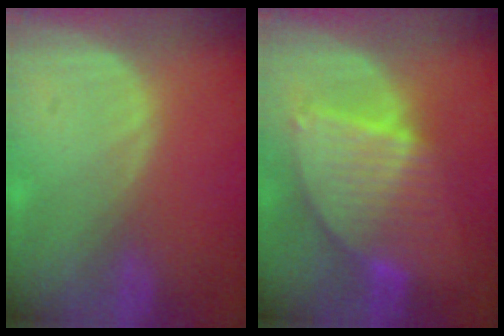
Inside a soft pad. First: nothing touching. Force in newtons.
{"total": 8.5, "press": 7.5, "slide": 4.1}